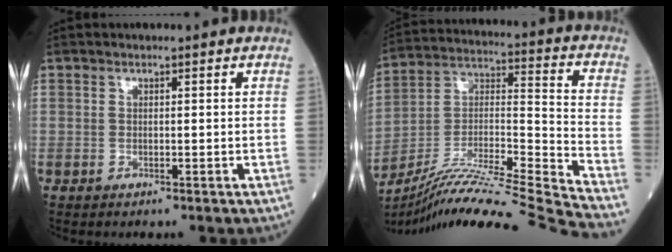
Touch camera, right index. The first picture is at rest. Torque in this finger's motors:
{"motor_torque": [-0.61, -0.51, 0.21, 0.10]}